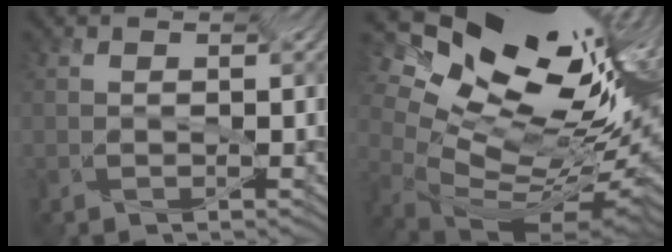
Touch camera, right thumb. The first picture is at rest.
{"total": 13.4, "force": [6.2, 5.5, 10.6], "torque": [-0.157, 0.058, 0.113]}